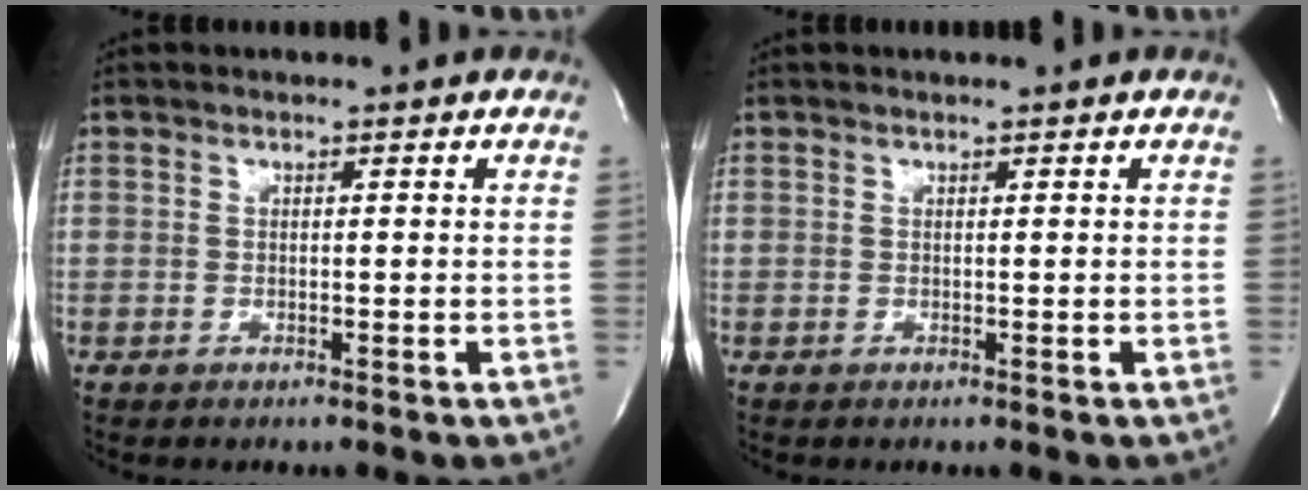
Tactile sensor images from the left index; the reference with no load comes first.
{"total": 0.0}